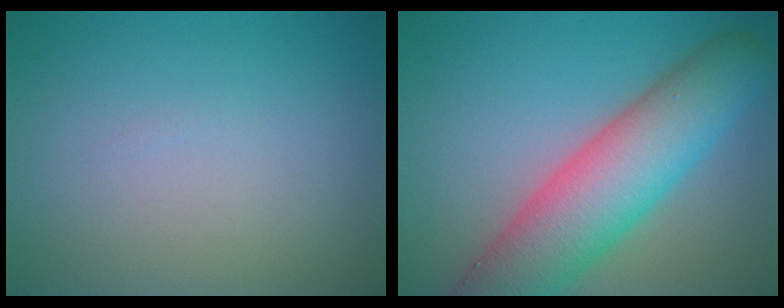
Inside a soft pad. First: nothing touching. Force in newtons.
{"total": 9.9, "press": 9.9, "slide": 0.6}